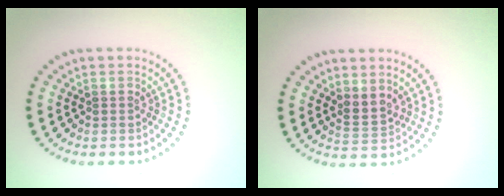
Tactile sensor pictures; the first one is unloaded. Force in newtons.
{"total": 2.0, "press": 1.4, "slide": 1.4}